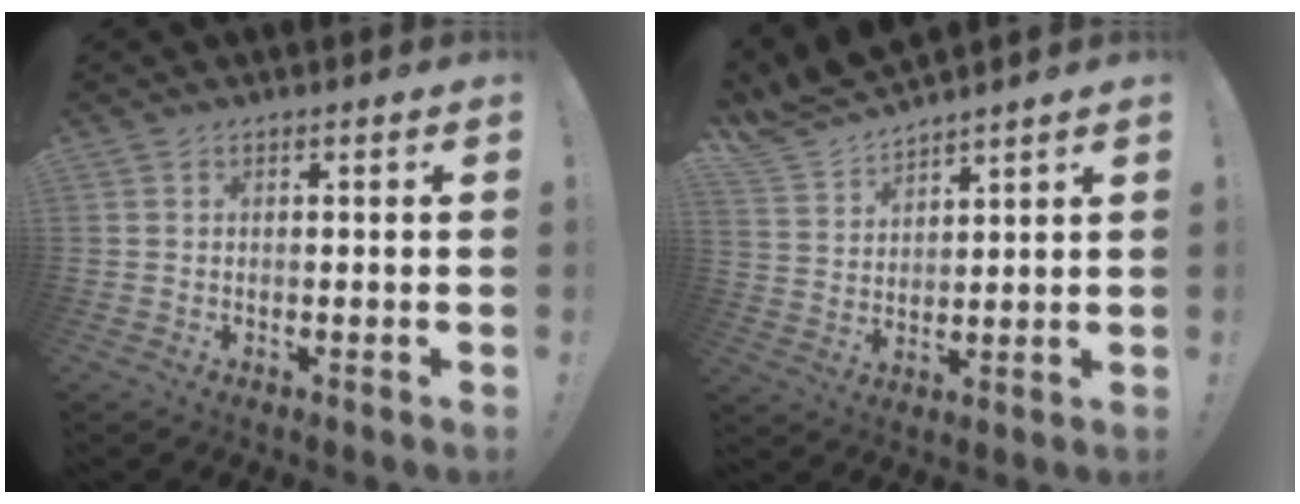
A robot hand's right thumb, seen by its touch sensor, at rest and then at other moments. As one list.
[{"total": 7.9, "force": [7.3, 2.4, 1.7], "torque": [-0.054, -0.062, 0.142]}]